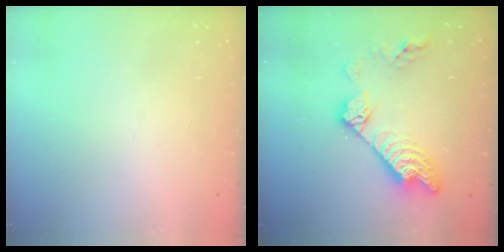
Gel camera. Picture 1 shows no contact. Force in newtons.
{"total": 16.4, "press": 16.3, "slide": 1.1}